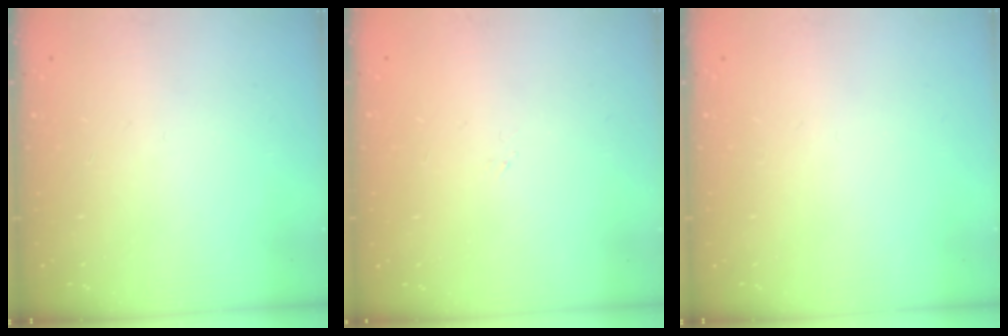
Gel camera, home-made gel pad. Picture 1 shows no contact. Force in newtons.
{"total": 0.0}
{"total": 0.0}